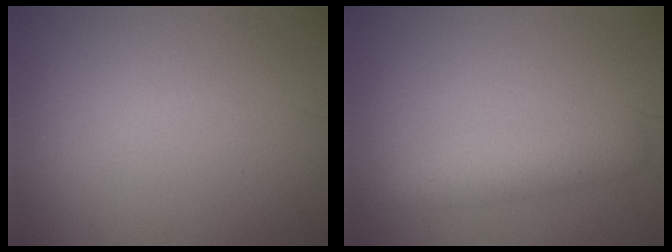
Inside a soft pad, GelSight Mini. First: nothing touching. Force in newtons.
{"total": 2.5, "press": 2.5, "slide": 0.0}